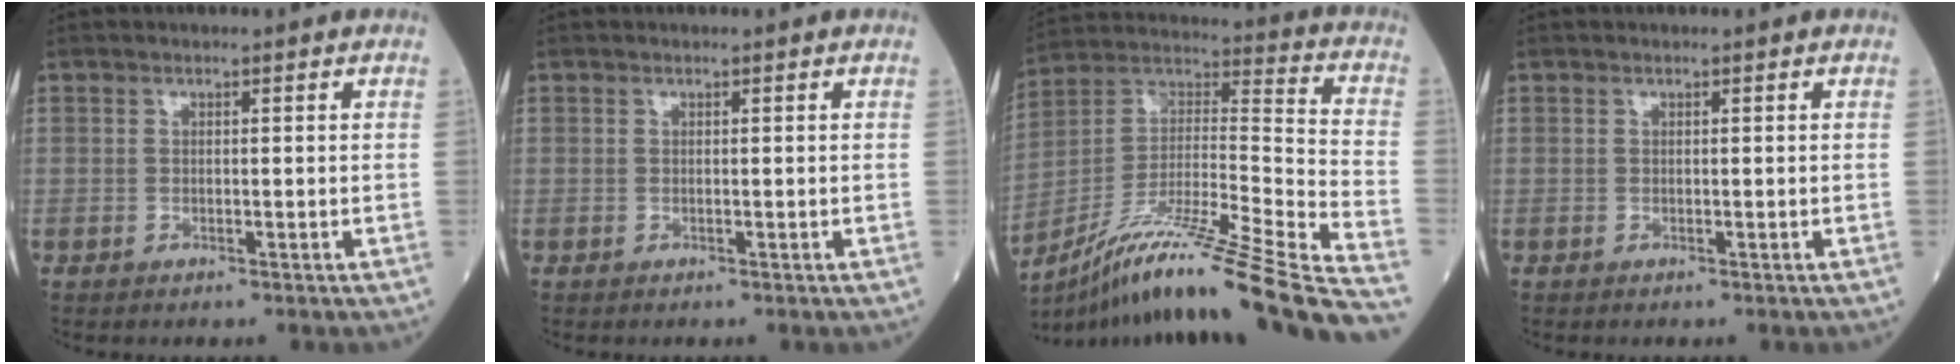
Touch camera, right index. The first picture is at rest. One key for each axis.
{"total": 0.0}
{"total": 29.1, "fx": -22.4, "fy": -0.4, "fz": 18.6, "tx": -0.248, "ty": -0.021, "tz": -0.374}
{"total": 0.0}